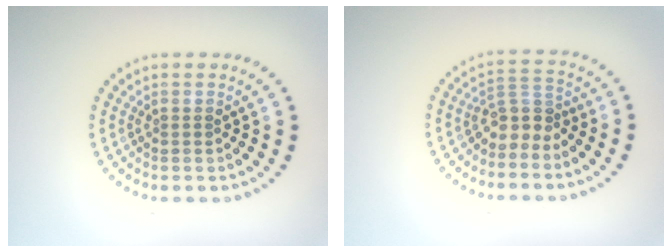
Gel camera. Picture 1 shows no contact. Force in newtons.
{"total": 2.8, "press": 2.0, "slide": 1.9}